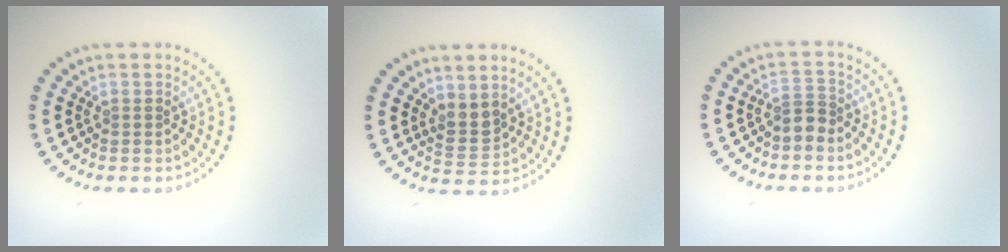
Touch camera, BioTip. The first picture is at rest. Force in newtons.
{"total": 2.2, "press": 1.8, "slide": 1.2}
{"total": 1.9, "press": 1.5, "slide": 1.1}